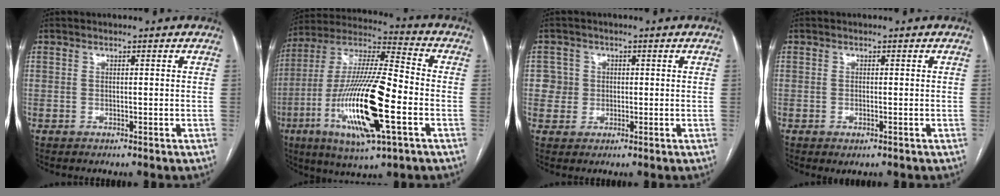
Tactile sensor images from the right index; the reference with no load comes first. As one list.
[{"total": 22.3, "force": [-6.5, 3.5, 21.0], "torque": [-0.429, -0.023, -0.116]}, {"total": 3.3, "force": [0.3, 3.3, -0.1], "torque": [0.017, 0.009, 0.006]}, {"total": 1.1, "force": [-0.6, 0.3, 0.9], "torque": [-0.014, -0.003, -0.005]}]